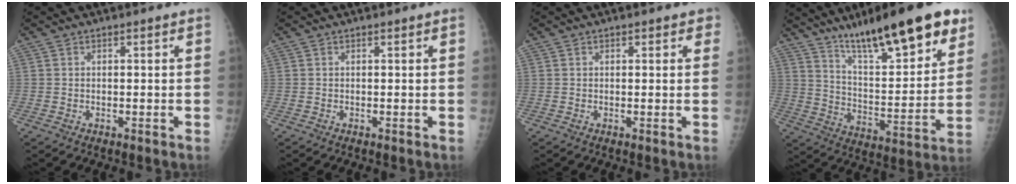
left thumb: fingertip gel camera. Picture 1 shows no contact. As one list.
[{"total": 0.0}, {"total": 1.9, "force": [0.9, 1.2, 1.2], "torque": [0.000, 0.001, 0.008]}, {"total": 23.7, "force": [15.5, 5.5, 17.1], "torque": [-0.234, -0.059, 0.252]}]